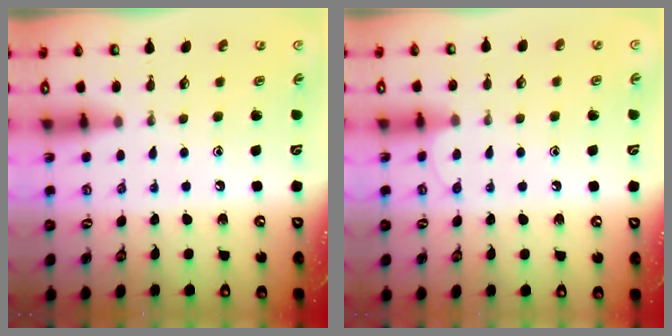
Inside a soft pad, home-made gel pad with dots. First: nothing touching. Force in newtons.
{"total": 6.0, "press": 6.0, "slide": 0.7}